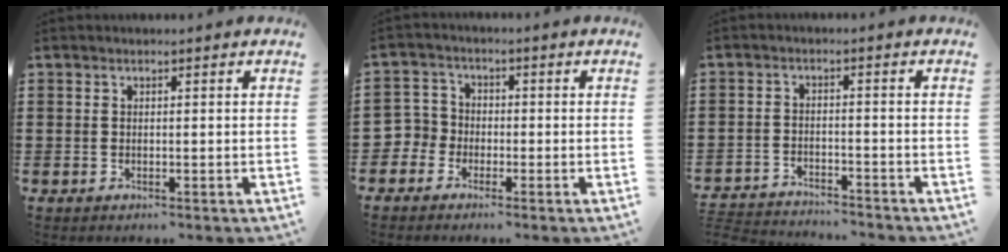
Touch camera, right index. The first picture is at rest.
{"total": 3.7, "force": [-2.1, 3.0, 0.3], "torque": [-0.035, 0.001, -0.051]}
{"total": 3.1, "force": [-3.1, 0.2, -0.1], "torque": [-0.006, 0.002, -0.069]}